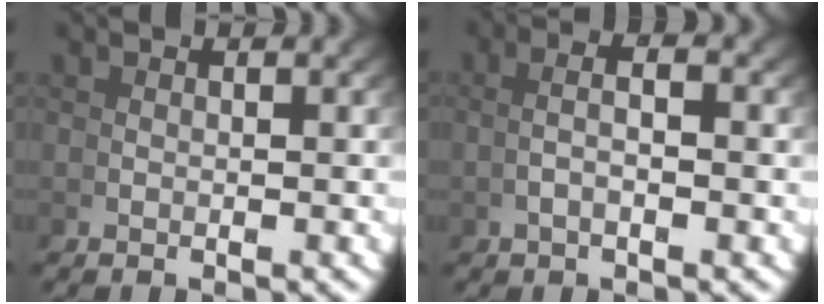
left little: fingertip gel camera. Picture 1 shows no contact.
{"total": 2.4, "force": [0.2, 0.5, 2.3], "torque": [-0.037, 0.005, 0.005]}